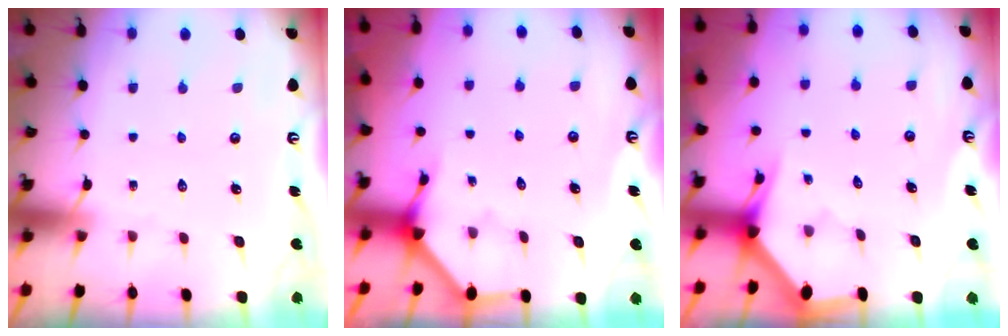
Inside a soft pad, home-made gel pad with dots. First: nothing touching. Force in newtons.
{"total": 4.2, "press": 4.2, "slide": 0.4}
{"total": 3.2, "press": 3.2, "slide": 0.2}